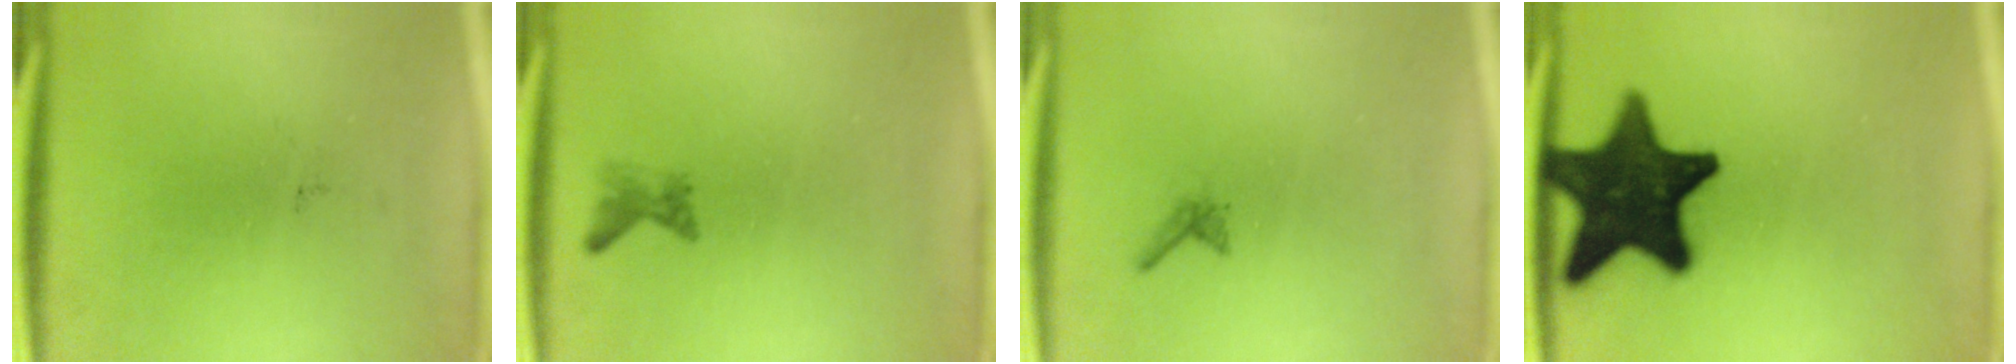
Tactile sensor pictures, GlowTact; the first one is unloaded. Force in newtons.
{"total": 1.2}
{"total": 0.6}
{"total": 18.0}